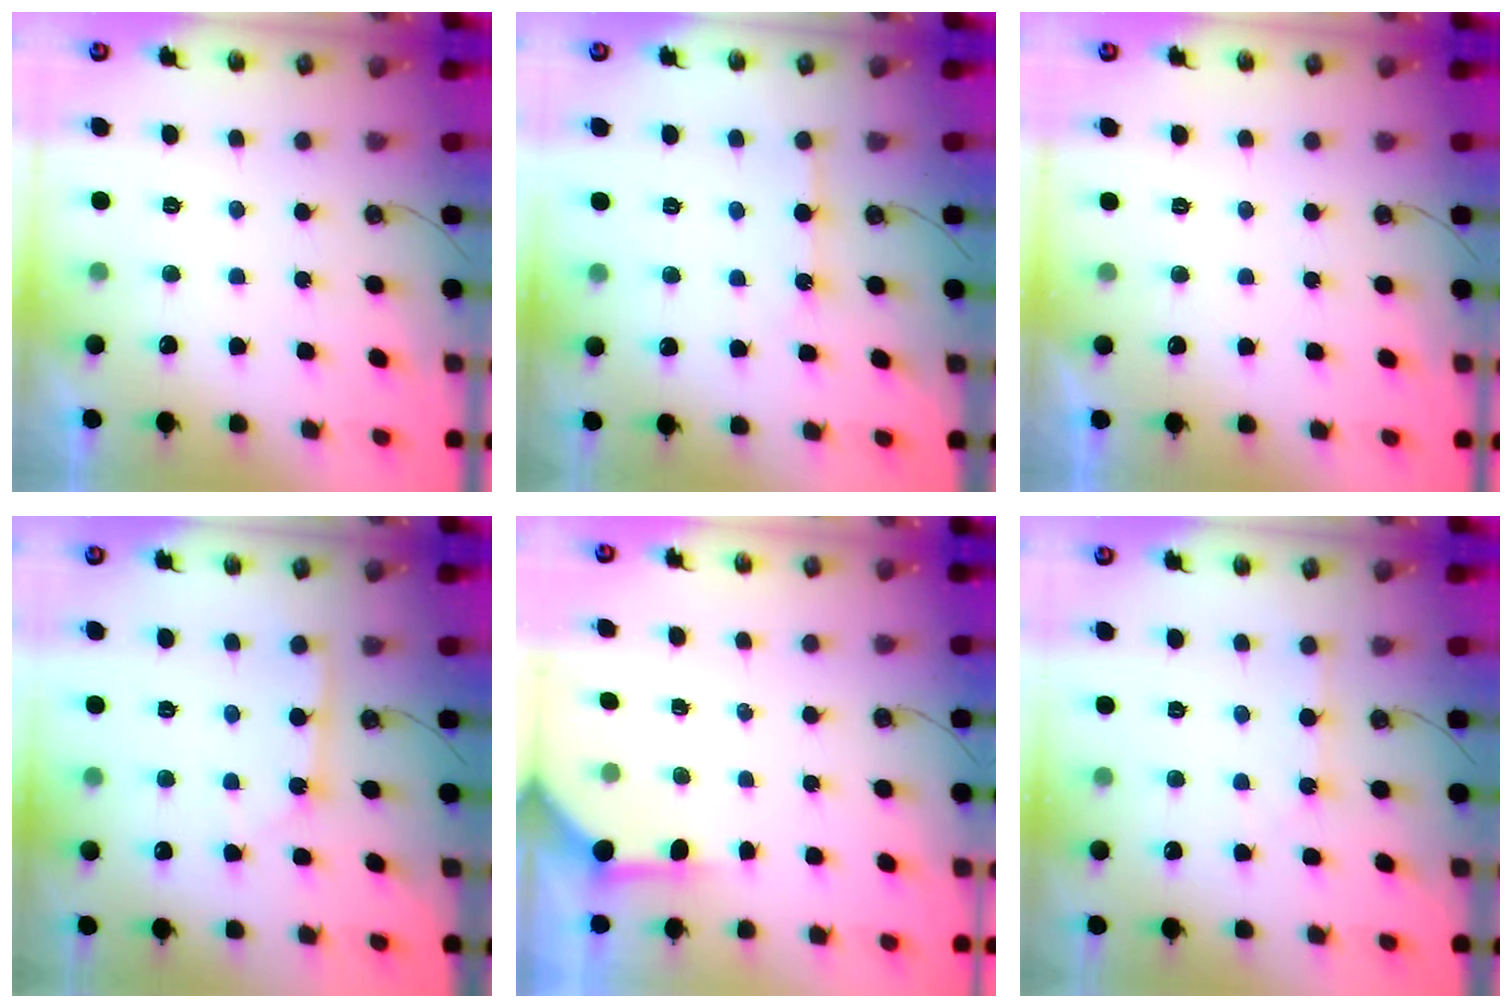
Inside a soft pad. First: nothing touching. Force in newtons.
{"total": 6.7, "press": 6.7, "slide": 0.6}
{"total": 0.0}
{"total": 2.5, "press": 2.5, "slide": 0.2}
{"total": 3.8, "press": 3.8, "slide": 0.5}
{"total": 2.1, "press": 2.1, "slide": 0.3}